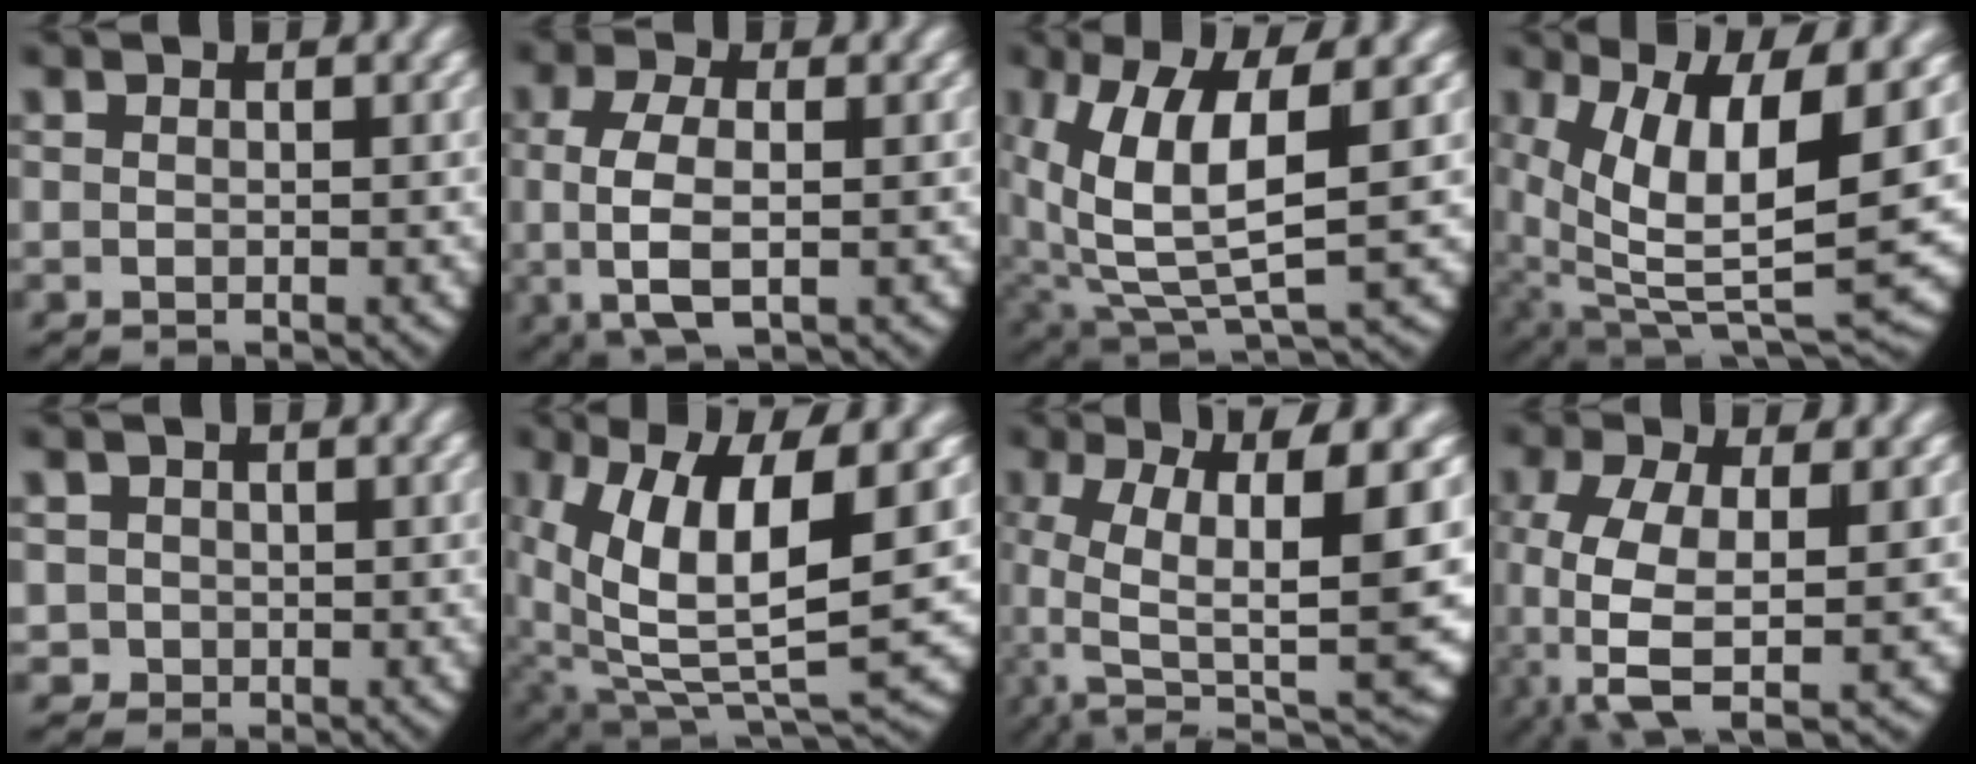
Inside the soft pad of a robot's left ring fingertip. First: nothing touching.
{"total": 4.8, "force": [-0.1, 2.5, 4.1], "torque": [-0.109, -0.015, 0.009]}
{"total": 10.4, "force": [0.9, 6.3, 8.2], "torque": [-0.174, -0.027, 0.031]}
{"total": 15.3, "force": [-0.4, 9.4, 12.1], "torque": [-0.237, -0.057, 0.020]}
{"total": 7.0, "force": [-0.2, 6.7, 2.1], "torque": [-0.075, -0.023, -0.002]}
{"total": 14.1, "force": [0.6, 8.3, 11.4], "torque": [-0.222, -0.046, 0.033]}
{"total": 13.0, "force": [-1.6, 7.0, 10.8], "torque": [-0.195, -0.044, -0.001]}
{"total": 9.6, "force": [-1.5, 6.1, 7.3], "torque": [-0.178, -0.050, -0.002]}